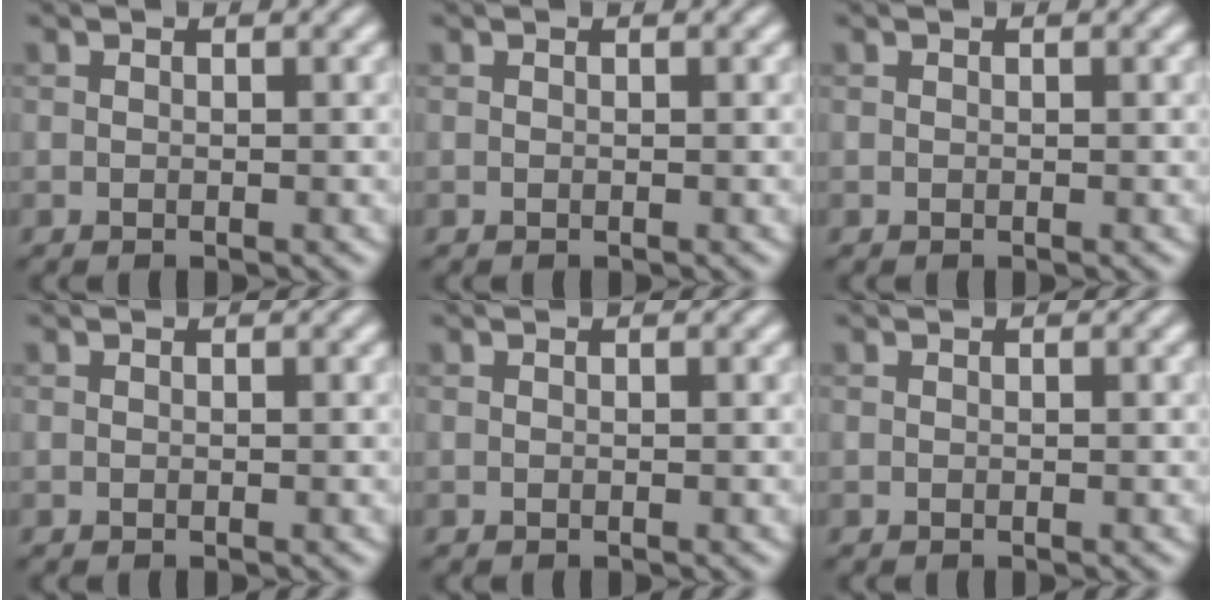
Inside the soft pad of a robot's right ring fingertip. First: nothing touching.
{"total": 0.0}
{"total": 0.0}
{"total": 0.0}
{"total": 0.0}
{"total": 0.0}